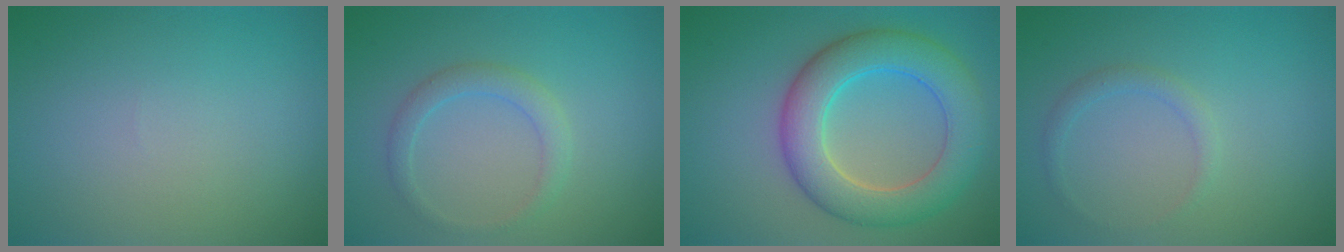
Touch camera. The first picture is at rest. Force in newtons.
{"total": 2.0, "press": 2.0, "slide": 0.3}
{"total": 7.4, "press": 7.4, "slide": 0.2}
{"total": 1.2, "press": 1.2, "slide": 0.2}